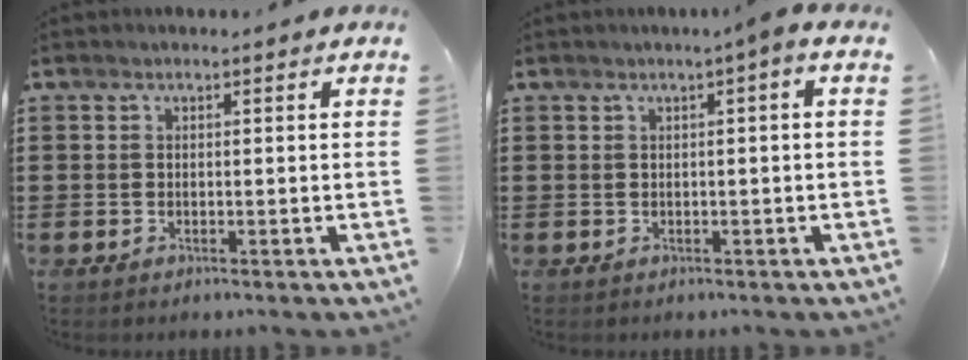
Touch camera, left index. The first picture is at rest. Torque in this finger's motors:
{"motor_torque": [2.14, 0.00, 0.16, 0.06]}